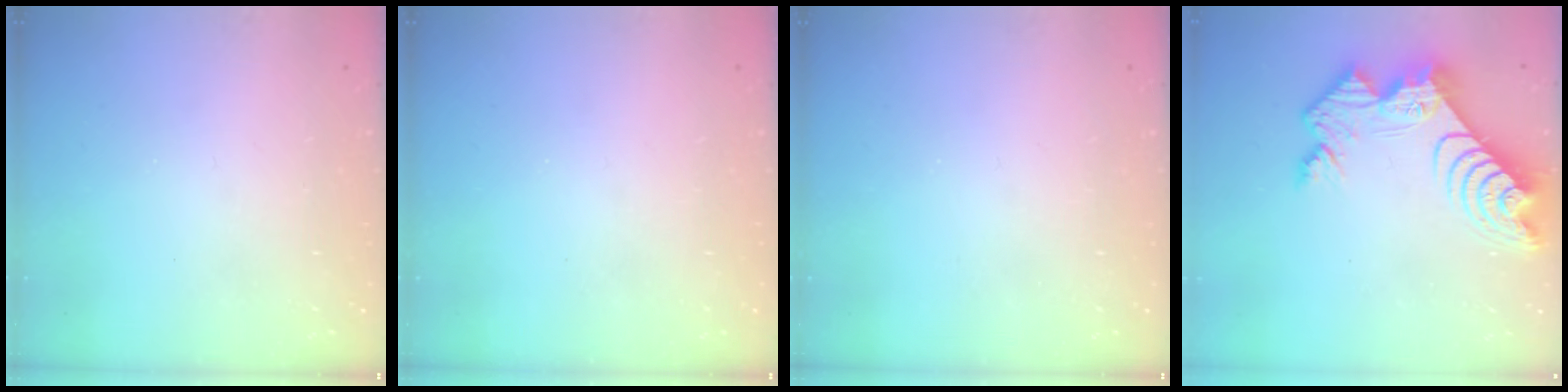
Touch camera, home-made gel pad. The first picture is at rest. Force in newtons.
{"total": 0.0}
{"total": 0.0}
{"total": 13.4, "press": 13.4, "slide": 1.2}